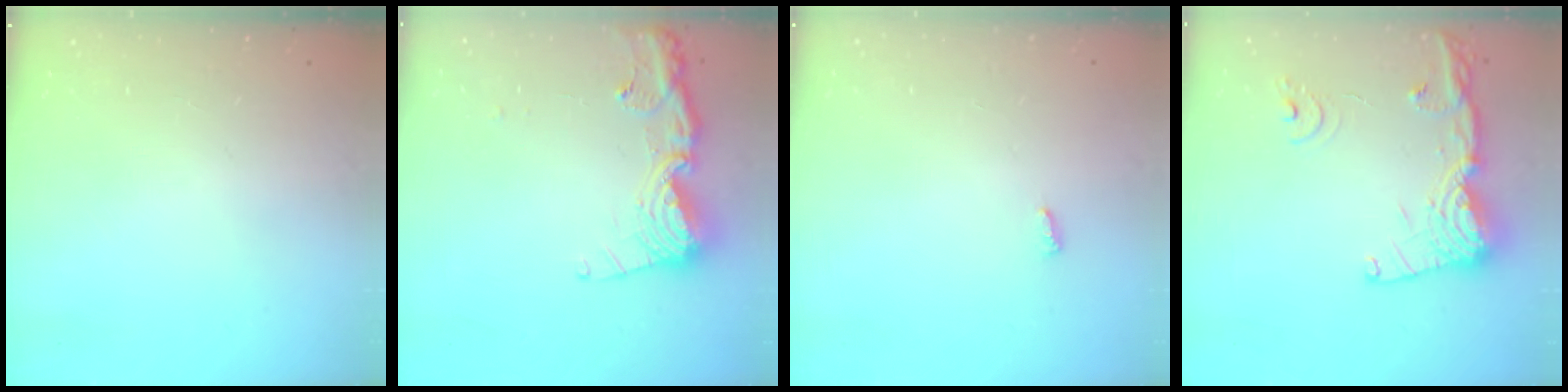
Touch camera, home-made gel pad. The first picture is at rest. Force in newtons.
{"total": 14.4, "press": 14.3, "slide": 1.9}
{"total": 2.8, "press": 2.8, "slide": 0.4}
{"total": 16.7, "press": 16.6, "slide": 1.9}